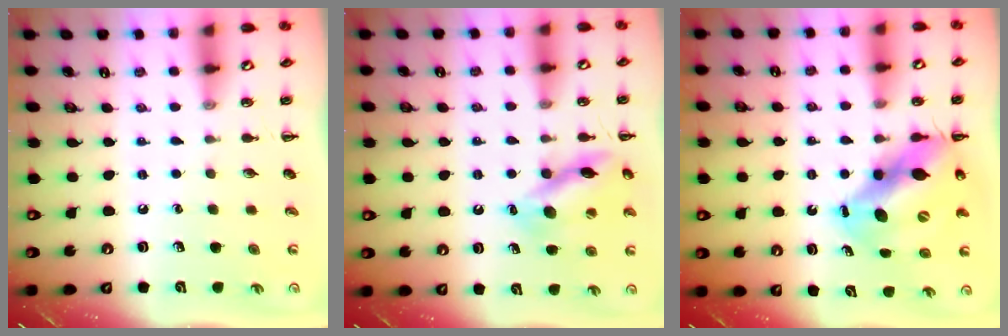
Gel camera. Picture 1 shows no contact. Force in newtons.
{"total": 14.3, "press": 14.2, "slide": 1.2}
{"total": 12.1, "press": 11.7, "slide": 3.0}